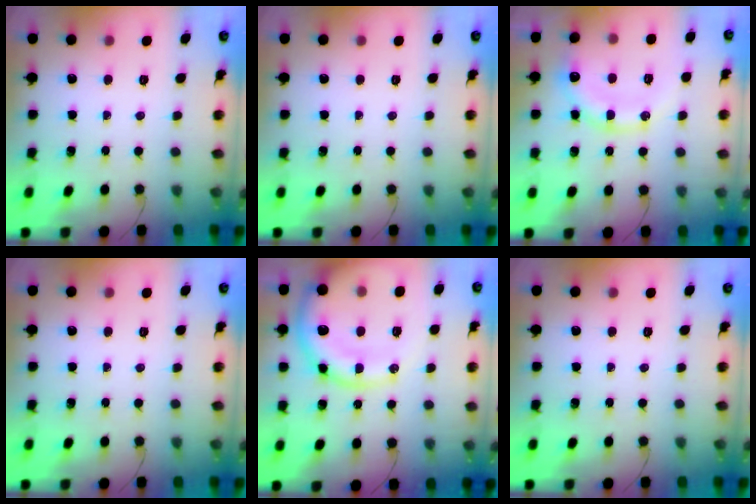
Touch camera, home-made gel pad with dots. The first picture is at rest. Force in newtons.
{"total": 0.0}
{"total": 15.3, "press": 15.1, "slide": 2.3}
{"total": 0.0}
{"total": 16.7, "press": 16.5, "slide": 2.8}
{"total": 0.0}